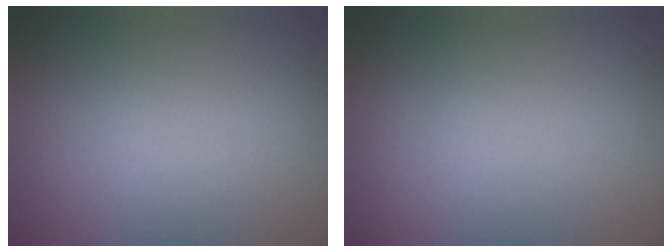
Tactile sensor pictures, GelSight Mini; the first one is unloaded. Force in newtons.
{"total": 0.0}